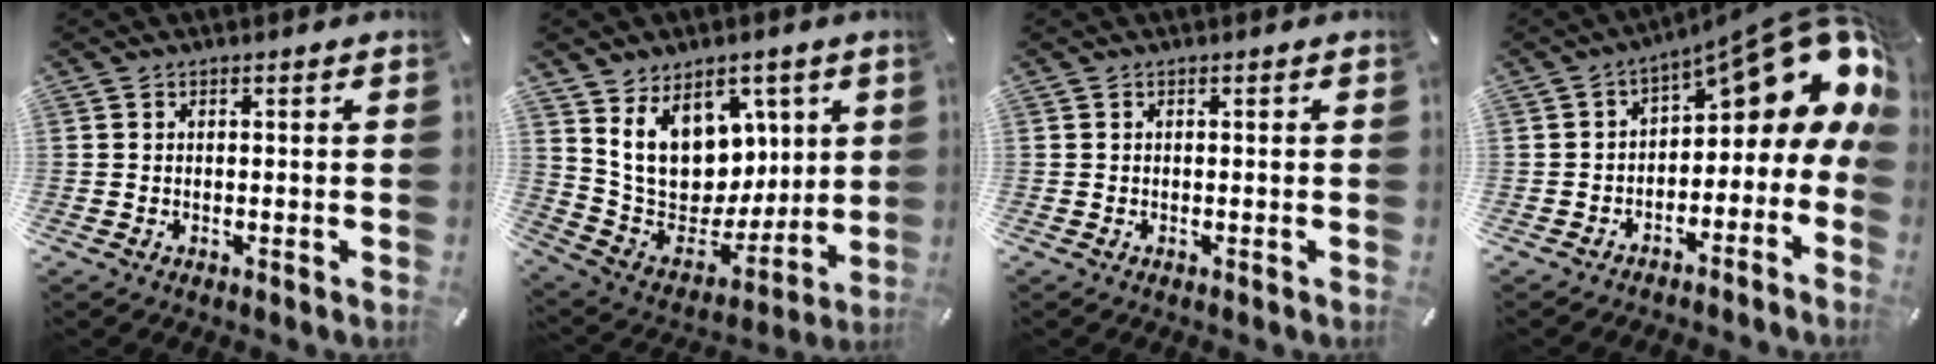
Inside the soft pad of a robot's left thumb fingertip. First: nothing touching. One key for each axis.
{"total": 16.3, "fx": 6.5, "fy": 12.5, "fz": 8.1, "tx": -0.151, "ty": -0.043, "tz": 0.131}
{"total": 0.0}
{"total": 14.7, "fx": 7.5, "fy": 6.7, "fz": 10.7, "tx": -0.124, "ty": -0.063, "tz": 0.122}